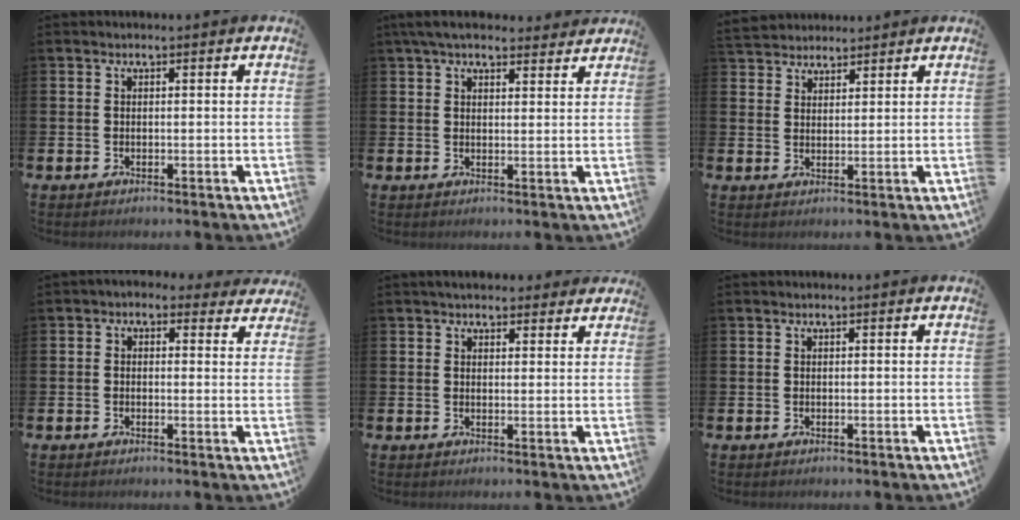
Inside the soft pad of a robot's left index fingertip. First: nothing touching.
{"total": 5.1, "force": [4.5, 1.6, 1.7], "torque": [-0.031, -0.016, 0.082]}
{"total": 3.5, "force": [3.3, 1.0, -0.5], "torque": [0.001, -0.012, 0.062]}
{"total": 1.4, "force": [1.0, 0.9, 0.4], "torque": [-0.008, -0.004, 0.011]}
{"total": 3.3, "force": [3.1, 1.2, 0.2], "torque": [0.002, -0.011, 0.054]}
{"total": 0.0}